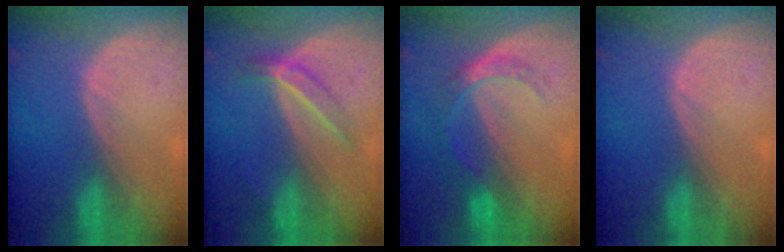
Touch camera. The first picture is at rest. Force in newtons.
{"total": 4.2, "press": 4.0, "slide": 1.1}
{"total": 5.3, "press": 4.8, "slide": 2.2}
{"total": 0.0}